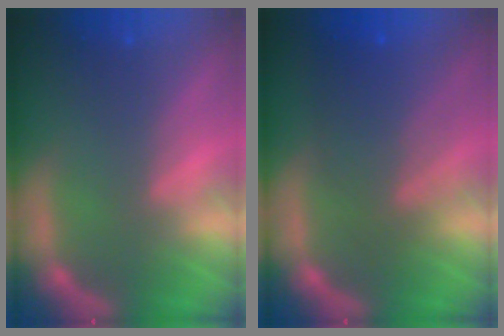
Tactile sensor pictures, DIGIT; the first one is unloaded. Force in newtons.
{"total": 6.6}